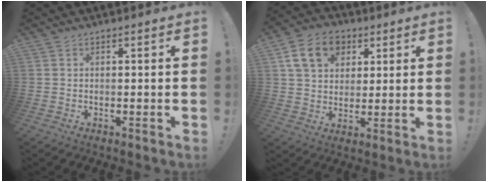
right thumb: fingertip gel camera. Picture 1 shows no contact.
{"total": 14.0, "force": [5.8, 10.7, 6.9], "torque": [-0.102, -0.015, 0.114]}